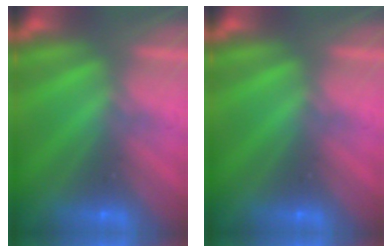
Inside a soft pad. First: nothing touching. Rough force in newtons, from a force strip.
{"total": 0.0}